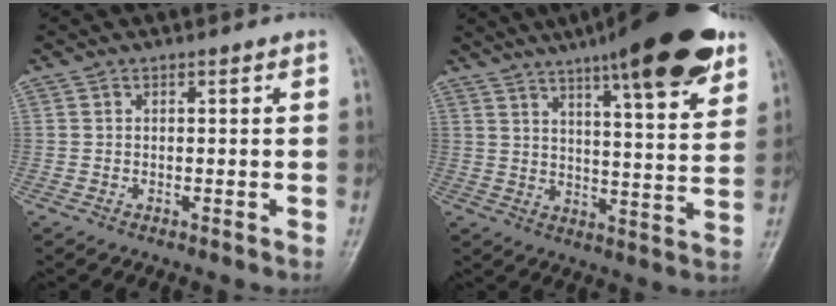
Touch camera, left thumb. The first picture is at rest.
{"total": 20.8, "force": [13.8, 3.9, 15.1], "torque": [-0.199, -0.047, 0.196]}